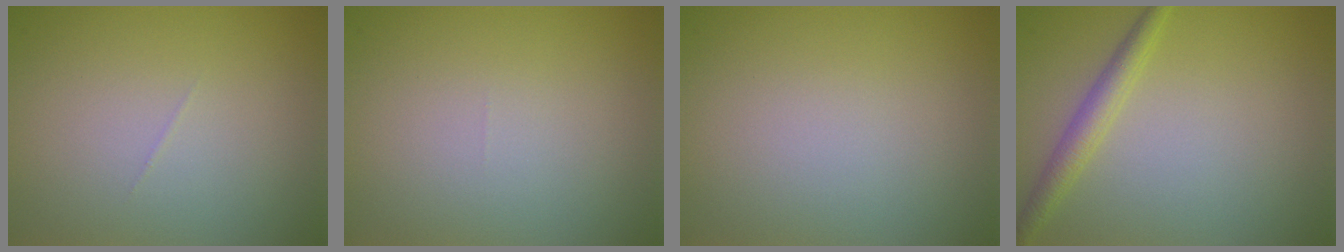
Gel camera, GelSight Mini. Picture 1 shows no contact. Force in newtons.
{"total": 0.0}
{"total": 0.0}
{"total": 2.2, "press": 2.2, "slide": 0.0}